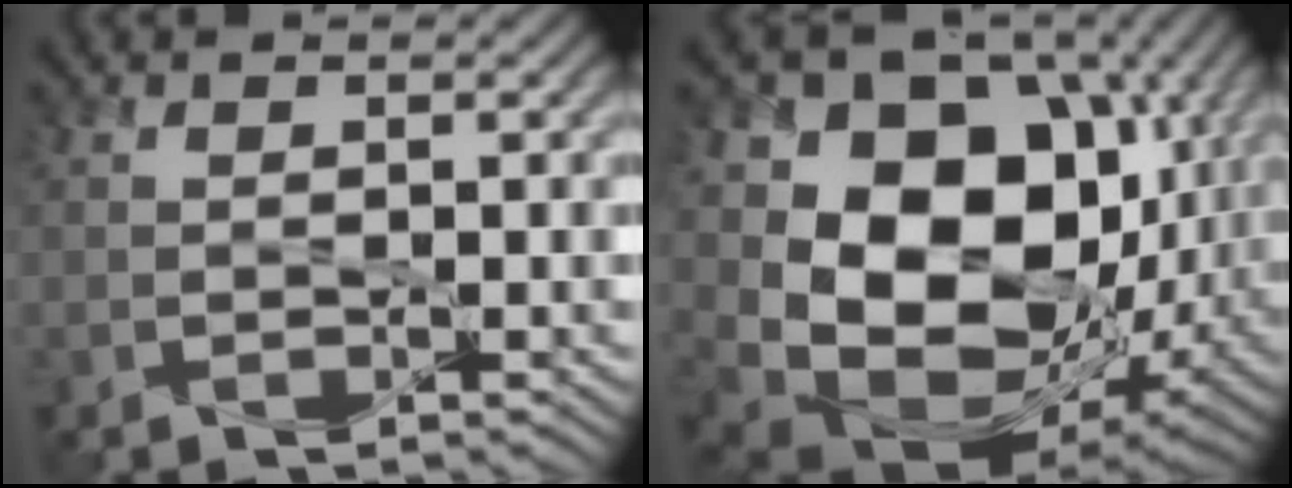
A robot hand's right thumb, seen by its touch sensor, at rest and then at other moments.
{"total": 16.7, "force": [0.9, 12.9, 10.6], "torque": [-0.201, -0.045, 0.050]}